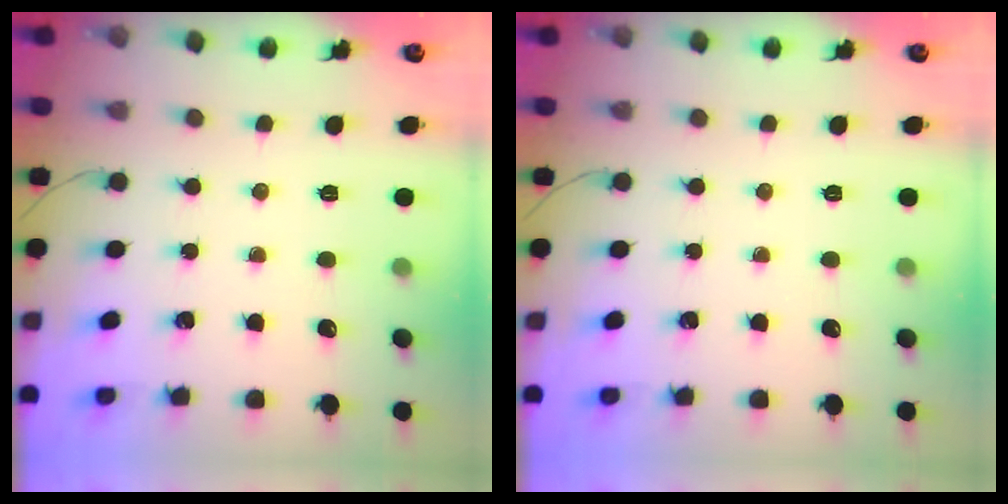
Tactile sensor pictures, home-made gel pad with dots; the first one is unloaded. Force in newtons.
{"total": 0.0}